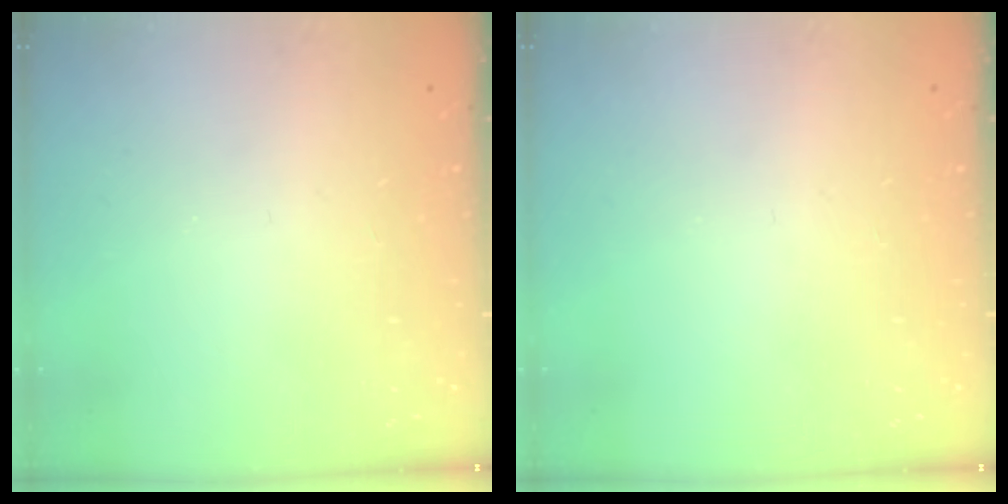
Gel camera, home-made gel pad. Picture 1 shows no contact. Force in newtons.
{"total": 0.0}